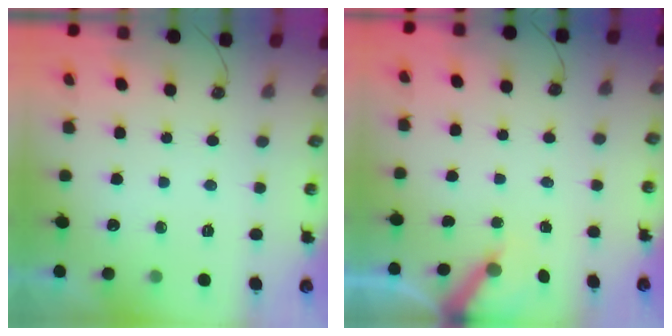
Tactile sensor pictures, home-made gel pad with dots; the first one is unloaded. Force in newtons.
{"total": 5.4, "press": 5.4, "slide": 0.2}